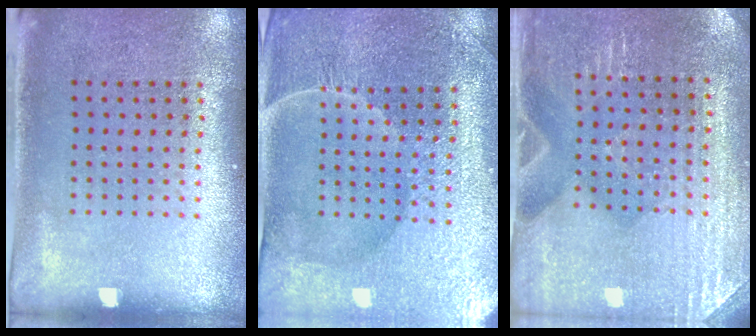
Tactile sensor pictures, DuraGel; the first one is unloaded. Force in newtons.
{"total": 4.3, "press": 4.2, "slide": 1.1}
{"total": 3.0, "press": 3.0, "slide": 0.2}